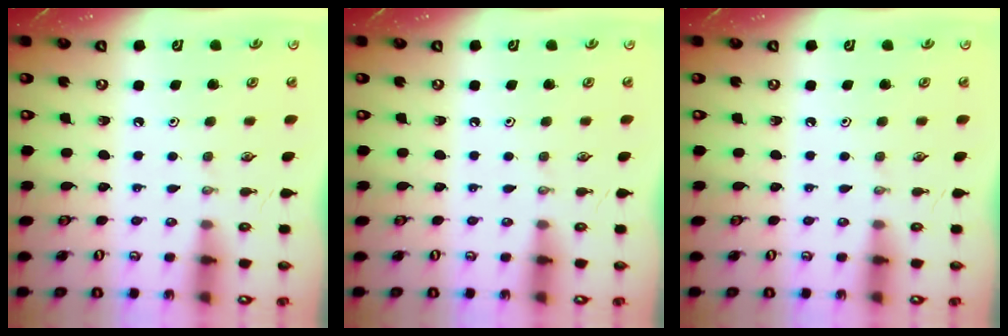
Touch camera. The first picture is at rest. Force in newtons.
{"total": 0.0}
{"total": 0.0}